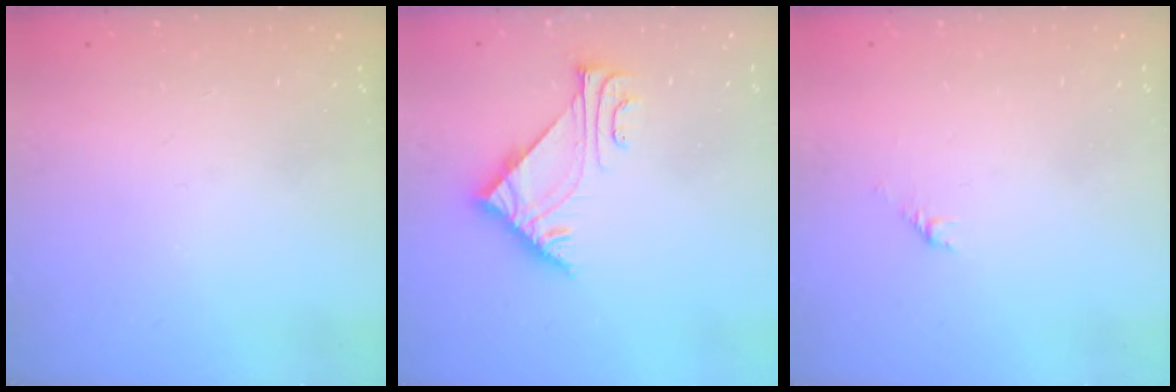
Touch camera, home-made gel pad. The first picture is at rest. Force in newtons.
{"total": 5.7, "press": 5.6, "slide": 0.7}
{"total": 1.5, "press": 1.4, "slide": 0.5}